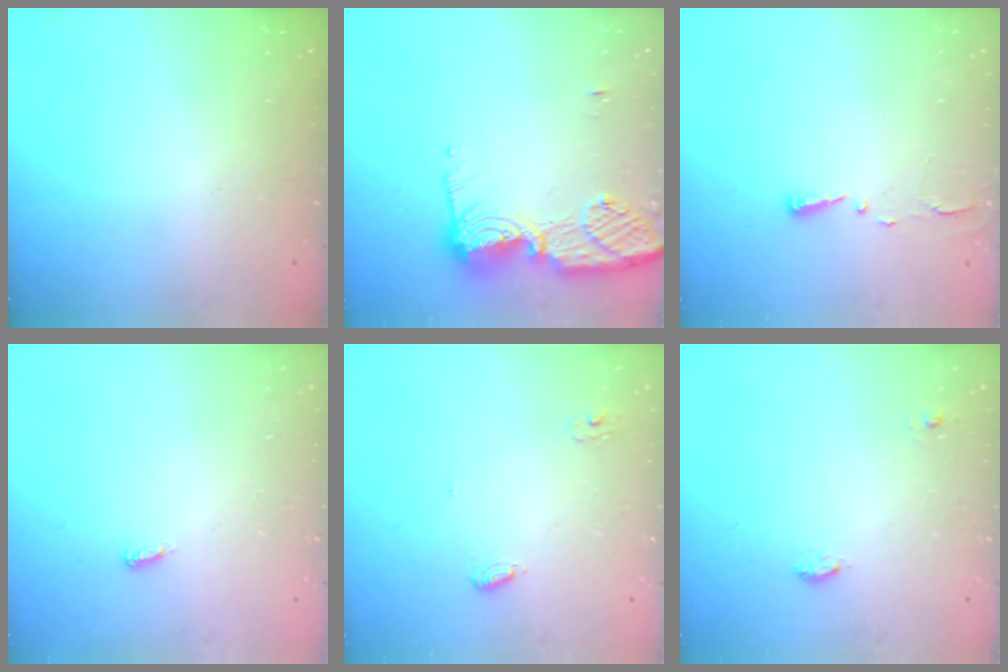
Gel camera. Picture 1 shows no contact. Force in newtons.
{"total": 12.0, "press": 12.0, "slide": 1.1}
{"total": 2.7, "press": 2.7, "slide": 0.4}
{"total": 3.7, "press": 3.7, "slide": 0.2}
{"total": 4.2, "press": 4.2, "slide": 0.3}
{"total": 5.9, "press": 4.3, "slide": 4.1}